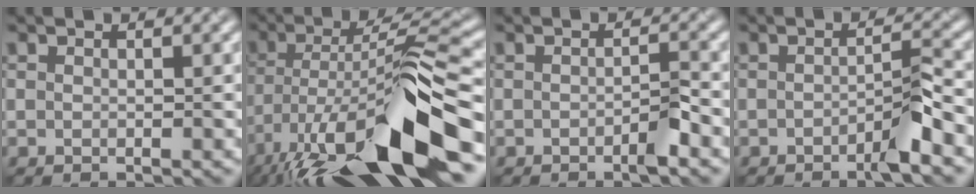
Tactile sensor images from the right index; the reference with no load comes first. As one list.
[{"total": 16.7, "force": [-7.9, 4.2, 14.1], "torque": [-0.253, 0.002, -0.141]}, {"total": 1.8, "force": [-1.0, 0.2, 1.5], "torque": [-0.022, 0.002, -0.018]}, {"total": 2.7, "force": [-1.4, 0.2, 2.3], "torque": [-0.037, 0.009, -0.029]}]